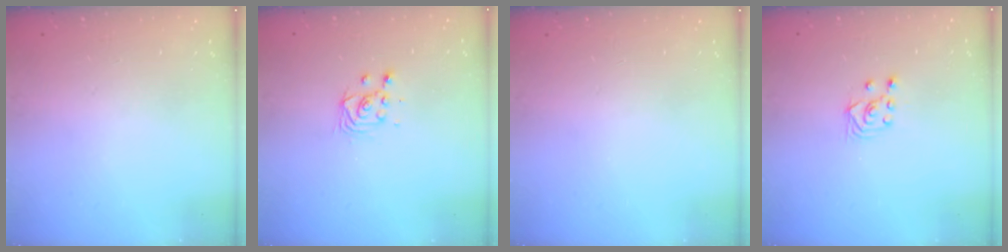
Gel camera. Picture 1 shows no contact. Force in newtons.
{"total": 3.1, "press": 3.1, "slide": 0.3}
{"total": 0.0}
{"total": 2.6, "press": 2.5, "slide": 1.0}